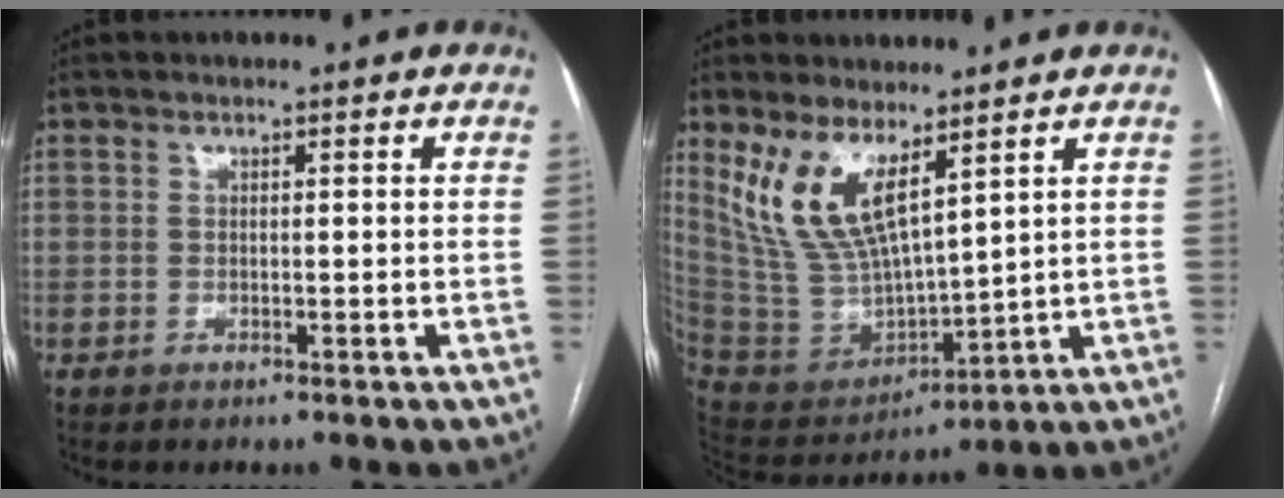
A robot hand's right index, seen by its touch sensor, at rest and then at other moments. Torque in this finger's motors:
{"motor_torque": [0.38, 0.24, 0.36, 0.21]}